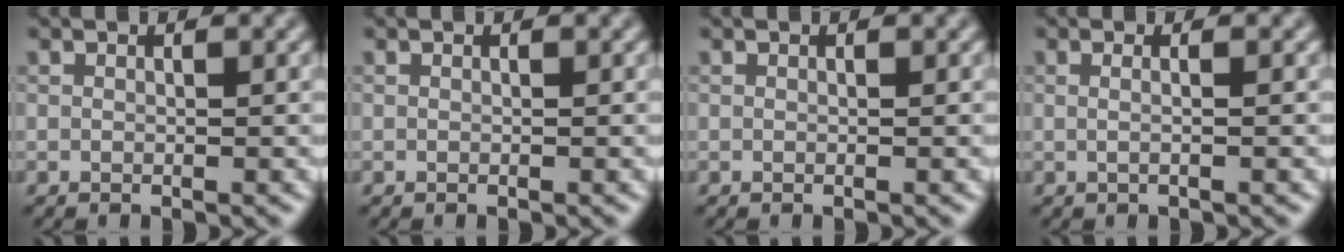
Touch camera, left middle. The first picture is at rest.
{"total": 0.0}
{"total": 0.0}
{"total": 2.0, "force": [0.2, 1.0, 1.8], "torque": [-0.005, 0.003, -0.015]}